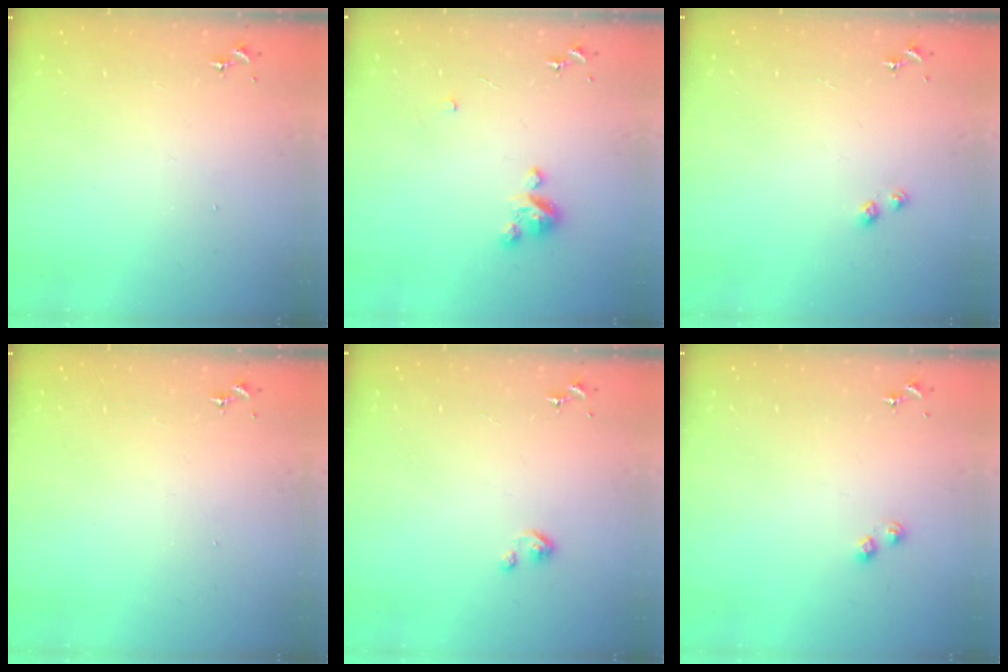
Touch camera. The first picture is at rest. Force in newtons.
{"total": 5.8, "press": 5.7, "slide": 0.4}
{"total": 2.6, "press": 2.6, "slide": 0.4}
{"total": 0.0}
{"total": 2.7, "press": 2.7, "slide": 0.3}
{"total": 3.7, "press": 3.6, "slide": 0.4}